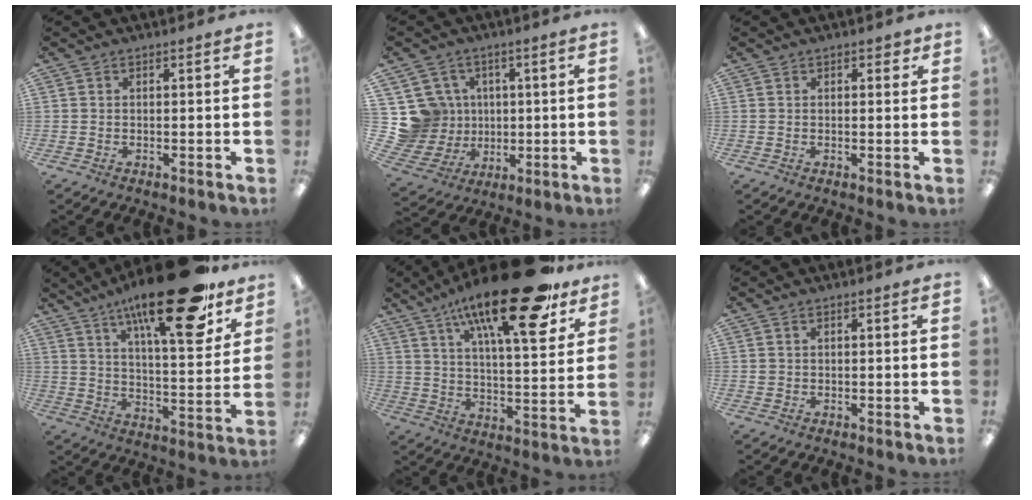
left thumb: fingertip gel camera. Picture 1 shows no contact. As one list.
[{"total": 12.9, "force": [2.1, 12.3, 3.3], "torque": [-0.113, -0.015, 0.052]}, {"total": 1.5, "force": [0.9, 0.9, 0.8], "torque": [-0.009, 0.000, 0.013]}, {"total": 24.8, "force": [16.3, 6.8, 17.3], "torque": [-0.263, -0.096, 0.258]}, {"total": 24.4, "force": [15.7, 6.9, 17.3], "torque": [-0.269, -0.088, 0.249]}, {"total": 0.8, "force": [0.2, 0.7, 0.2], "torque": [-0.006, 0.003, 0.003]}]